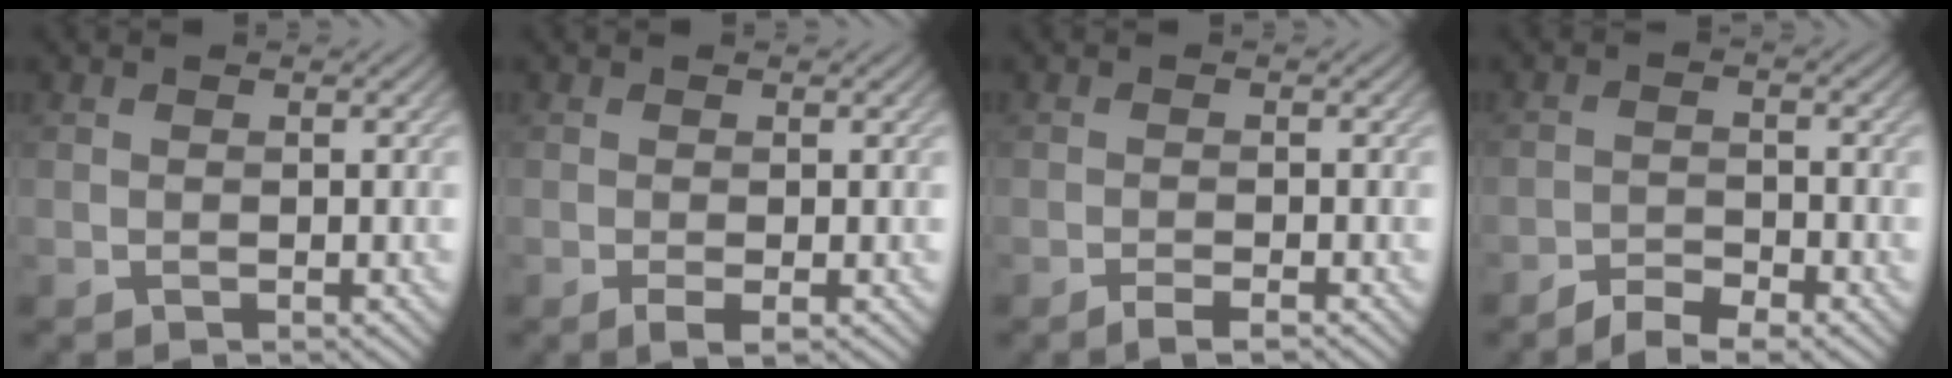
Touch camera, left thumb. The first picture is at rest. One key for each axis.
{"total": 1.3, "fx": -0.5, "fy": 0.2, "fz": 1.2, "tx": -0.024, "ty": -0.004, "tz": -0.009}
{"total": 1.7, "fx": -1.2, "fy": 0.2, "fz": 1.2, "tx": -0.017, "ty": 0.004, "tz": -0.027}
{"total": 3.8, "fx": -3.1, "fy": 0.9, "fz": 2.0, "tx": -0.038, "ty": 0.000, "tz": -0.059}